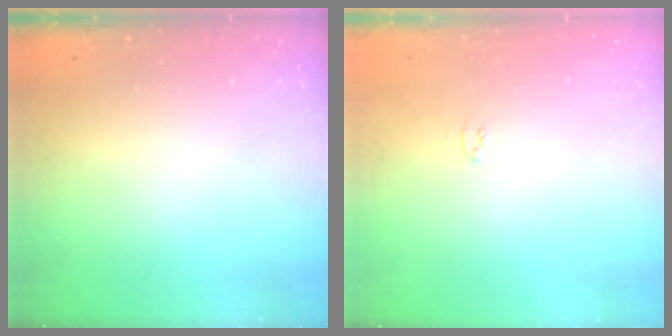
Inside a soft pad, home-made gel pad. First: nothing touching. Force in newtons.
{"total": 2.0, "press": 2.0, "slide": 0.3}